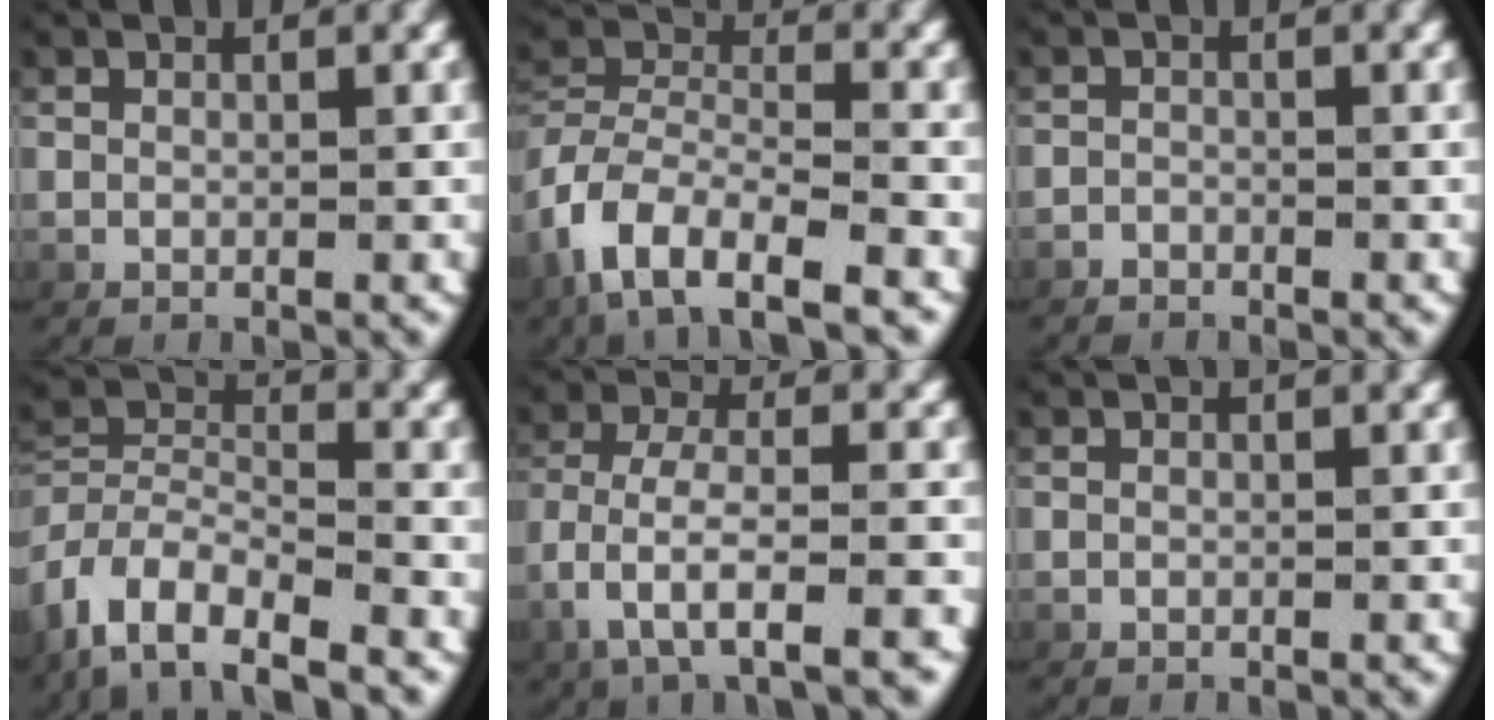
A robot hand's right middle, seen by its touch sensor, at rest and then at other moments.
{"total": 5.4, "force": [-2.6, 3.1, 3.6], "torque": [-0.085, -0.012, -0.044]}
{"total": 1.5, "force": [-1.4, 0.0, -0.4], "torque": [0.006, -0.008, -0.023]}
{"total": 6.0, "force": [-3.1, 4.3, 2.9], "torque": [-0.089, -0.026, -0.055]}
{"total": 5.2, "force": [-1.9, 1.8, 4.4], "torque": [-0.110, -0.027, -0.015]}
{"total": 0.0}